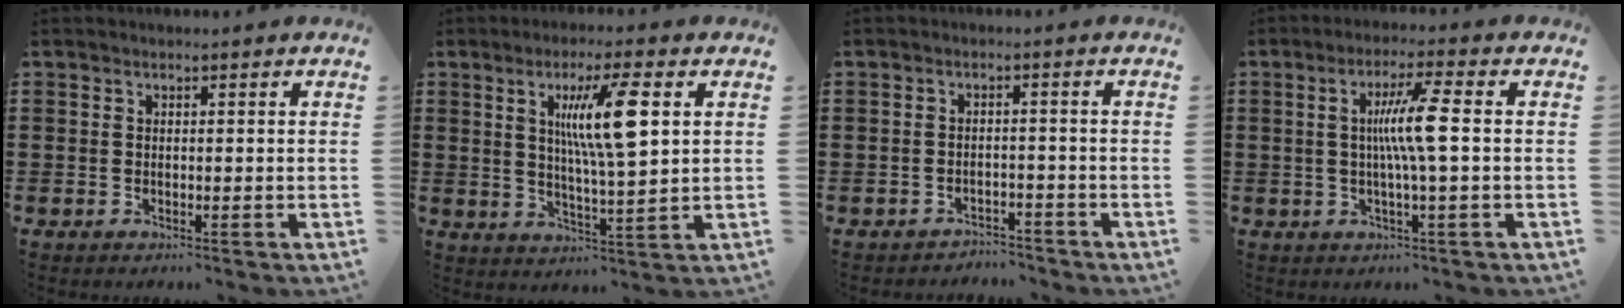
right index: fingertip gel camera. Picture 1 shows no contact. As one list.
[{"total": 9.9, "force": [3.2, 1.6, 9.3], "torque": [-0.175, 0.003, 0.048]}, {"total": 2.4, "force": [-2.4, 0.4, -0.3], "torque": [-0.004, 0.003, -0.054]}, {"total": 7.1, "force": [0.3, -0.2, 7.0], "torque": [-0.131, -0.002, -0.003]}]